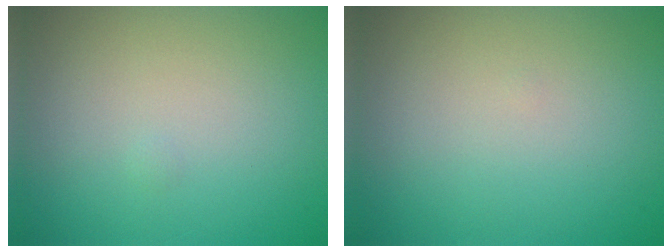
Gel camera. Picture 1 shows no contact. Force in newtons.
{"total": 0.0}